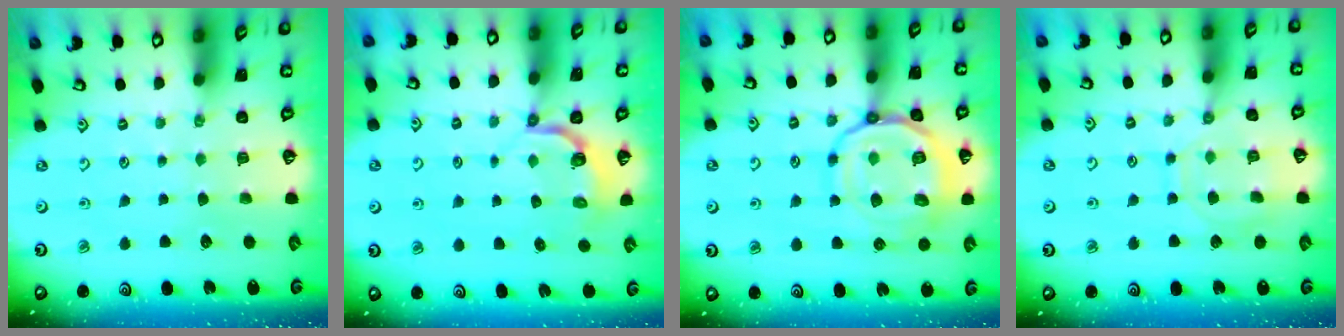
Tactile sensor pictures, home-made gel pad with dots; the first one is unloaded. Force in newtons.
{"total": 3.9, "press": 2.5, "slide": 3.0}
{"total": 18.3, "press": 18.2, "slide": 1.9}
{"total": 9.5, "press": 9.5, "slide": 0.9}